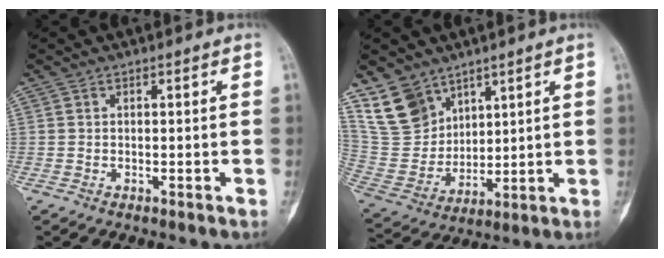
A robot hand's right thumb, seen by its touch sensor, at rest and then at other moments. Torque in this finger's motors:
{"motor_torque": [-0.36, 0.37, 0.01, 0.16, 0.00]}